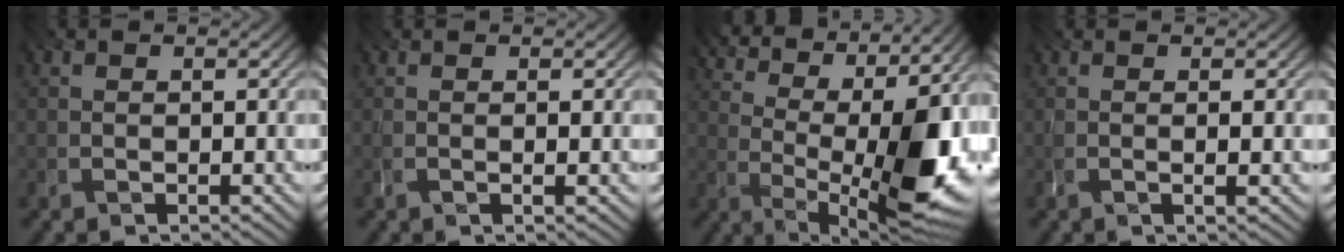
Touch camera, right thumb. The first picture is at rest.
{"total": 0.8, "force": [0.4, -0.2, 0.7], "torque": [-0.009, 0.000, -0.001]}
{"total": 14.3, "force": [3.7, 5.7, 12.6], "torque": [-0.196, 0.021, 0.066]}
{"total": 1.4, "force": [0.3, -0.1, 1.3], "torque": [-0.017, 0.001, -0.005]}